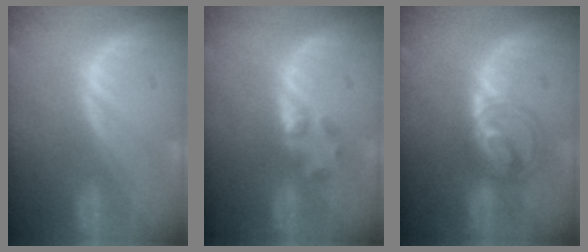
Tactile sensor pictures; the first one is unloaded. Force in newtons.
{"total": 2.3, "press": 2.2, "slide": 0.8}
{"total": 5.5, "press": 5.5, "slide": 0.6}